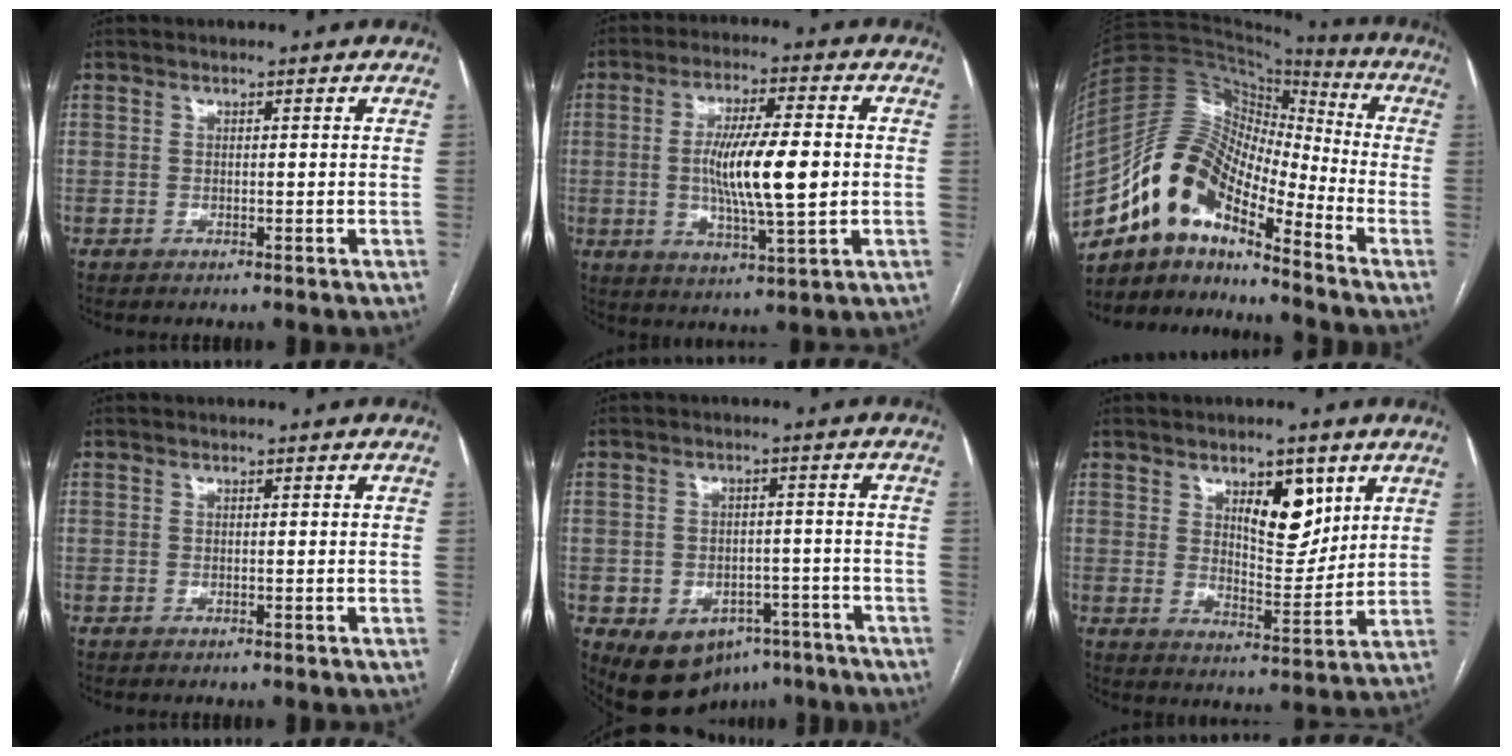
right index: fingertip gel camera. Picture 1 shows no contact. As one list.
[{"total": 12.3, "force": [-0.4, 1.8, 12.2], "torque": [-0.220, -0.002, -0.007]}, {"total": 14.1, "force": [-10.0, 4.9, 8.6], "torque": [-0.157, 0.052, -0.180]}, {"total": 0.0}, {"total": 11.0, "force": [-6.2, 7.7, 4.7], "torque": [-0.061, 0.024, -0.078]}, {"total": 8.4, "force": [4.2, 3.6, 6.3], "torque": [-0.093, -0.006, 0.070]}]